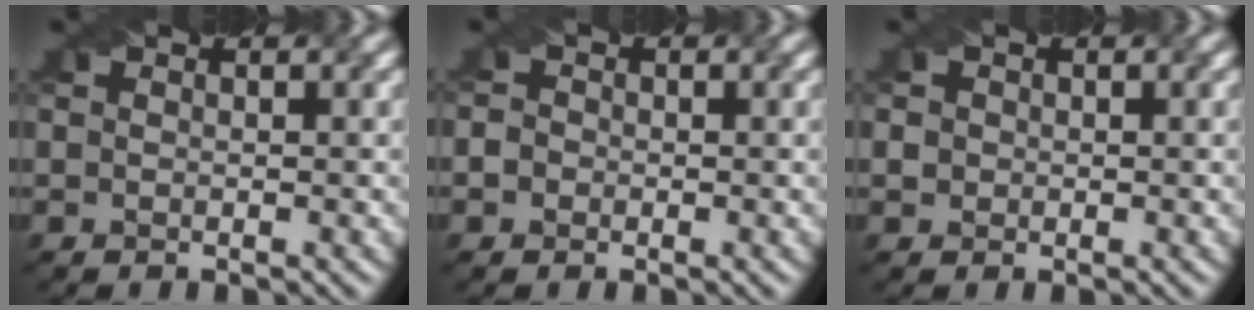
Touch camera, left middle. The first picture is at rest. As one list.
[{"total": 1.9, "force": [-0.1, 1.7, 0.8], "torque": [0.005, 0.023, -0.023]}, {"total": 2.1, "force": [0.6, 1.9, 0.8], "torque": [-0.003, 0.019, 0.002]}]